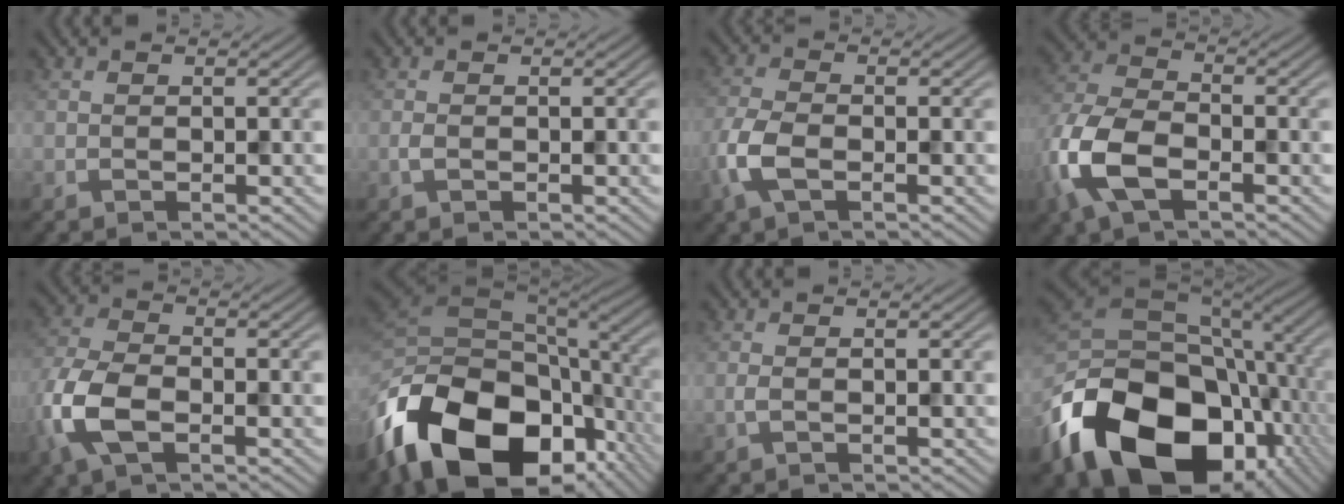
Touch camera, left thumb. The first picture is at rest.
{"total": 1.0, "force": [-0.3, 0.5, 0.8], "torque": [-0.023, 0.001, -0.005]}
{"total": 5.2, "force": [-2.0, 2.6, 4.1], "torque": [-0.110, 0.000, -0.046]}
{"total": 10.1, "force": [-4.1, 5.4, 7.4], "torque": [-0.193, -0.004, -0.094]}
{"total": 8.3, "force": [-3.0, 4.4, 6.3], "torque": [-0.163, -0.005, -0.071]}
{"total": 19.5, "force": [-9.0, 11.6, 12.8], "torque": [-0.296, -0.045, -0.126]}
{"total": 1.0, "force": [-0.2, 0.2, 0.9], "torque": [-0.027, 0.002, -0.004]}
{"total": 20.4, "force": [-8.3, 13.9, 12.4], "torque": [-0.293, -0.048, -0.121]}